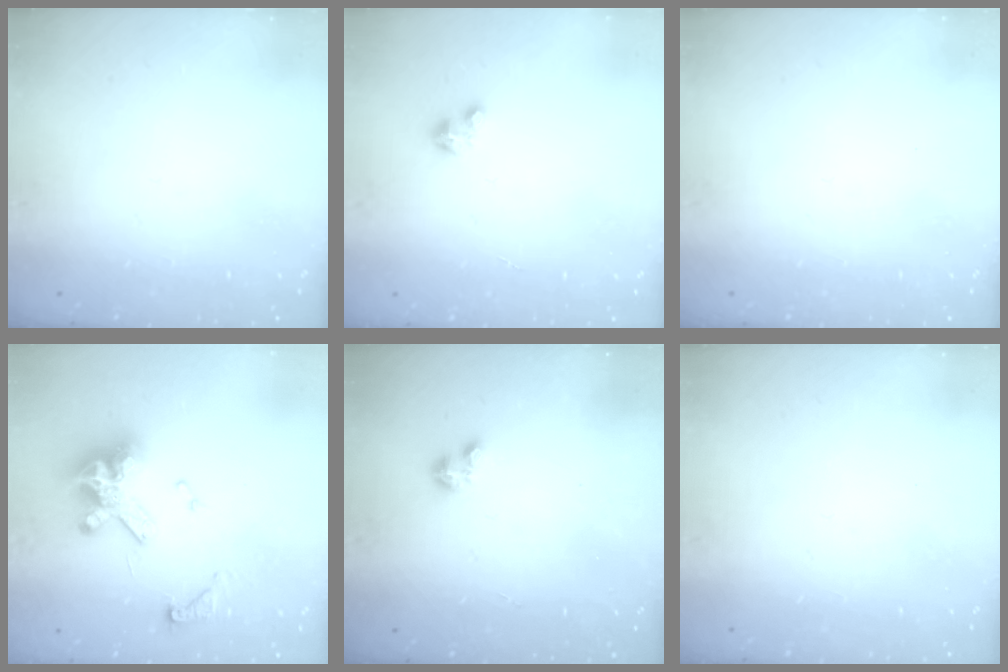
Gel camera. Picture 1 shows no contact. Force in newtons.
{"total": 2.0, "press": 2.0, "slide": 0.2}
{"total": 0.0}
{"total": 14.5, "press": 14.5, "slide": 0.9}
{"total": 0.7, "press": 0.6, "slide": 0.2}
{"total": 0.0}